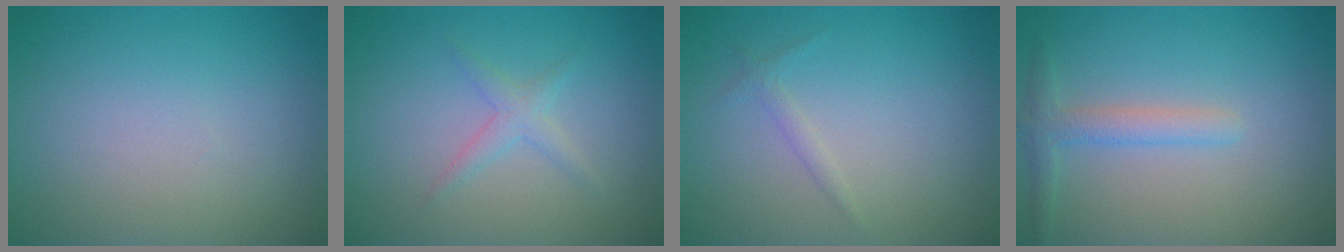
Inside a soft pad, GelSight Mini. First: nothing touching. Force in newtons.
{"total": 1.4, "press": 1.4, "slide": 0.1}
{"total": 0.8, "press": 0.8, "slide": 0.0}
{"total": 2.1, "press": 2.1, "slide": 0.1}